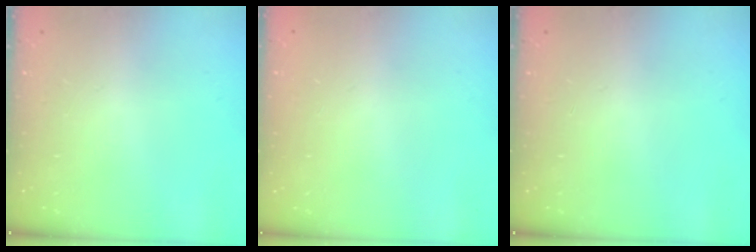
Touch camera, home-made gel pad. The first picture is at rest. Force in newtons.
{"total": 0.0}
{"total": 0.0}